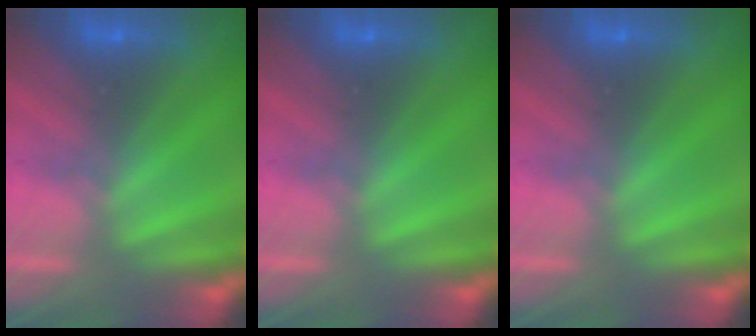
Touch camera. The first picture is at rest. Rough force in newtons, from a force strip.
{"total": 0.0}
{"total": 0.0}